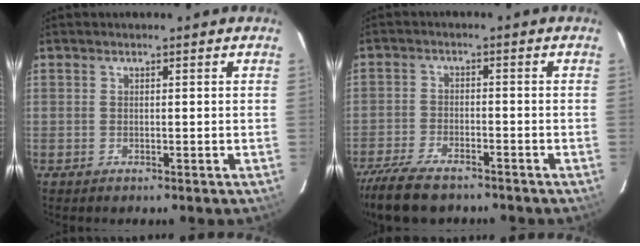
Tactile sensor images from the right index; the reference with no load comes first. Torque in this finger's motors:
{"motor_torque": [1.13, -1.02, 0.17, 0.10]}